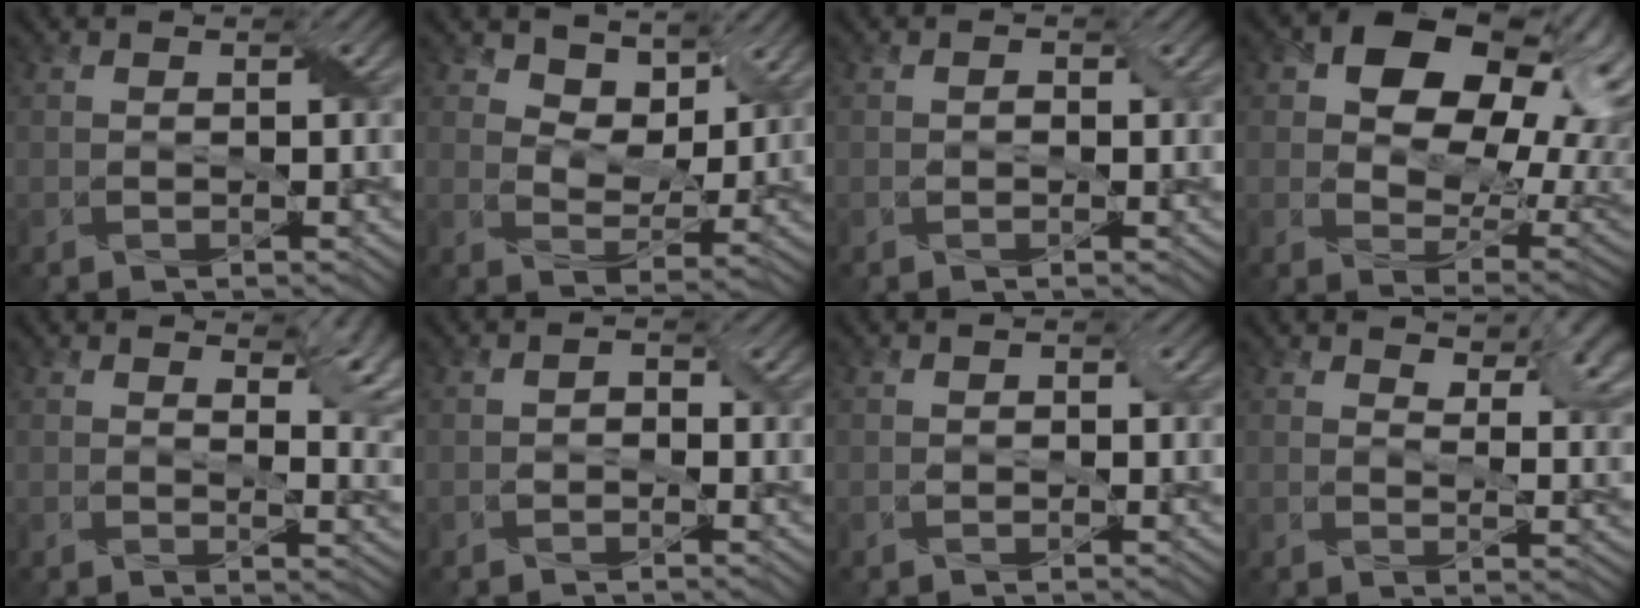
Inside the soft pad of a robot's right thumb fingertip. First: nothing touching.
{"total": 6.2, "force": [4.1, 3.7, 2.8], "torque": [-0.057, -0.009, 0.061]}
{"total": 0.9, "force": [-0.2, 0.7, 0.4], "torque": [-0.006, -0.002, -0.007]}
{"total": 18.3, "force": [7.1, 11.4, 12.5], "torque": [-0.180, 0.024, 0.110]}
{"total": 8.0, "force": [4.0, 3.3, 6.1], "torque": [-0.087, -0.003, 0.069]}
{"total": 1.2, "force": [-0.5, 1.0, 0.5], "torque": [-0.011, 0.000, -0.013]}
{"total": 0.9, "force": [-0.1, 0.8, 0.5], "torque": [-0.008, -0.003, -0.003]}
{"total": 7.6, "force": [4.7, 3.6, 4.8], "torque": [-0.076, -0.002, 0.080]}